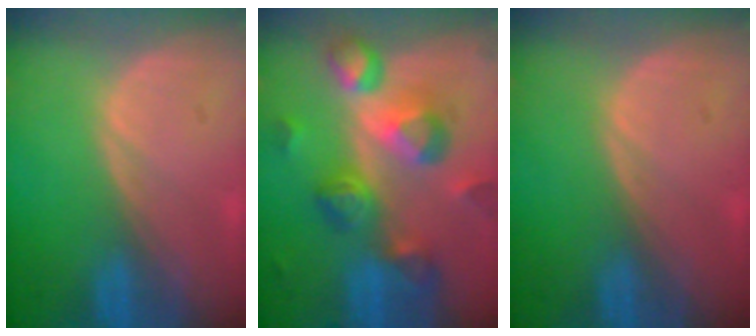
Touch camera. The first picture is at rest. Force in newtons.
{"total": 10.5, "press": 9.4, "slide": 4.7}
{"total": 0.0}